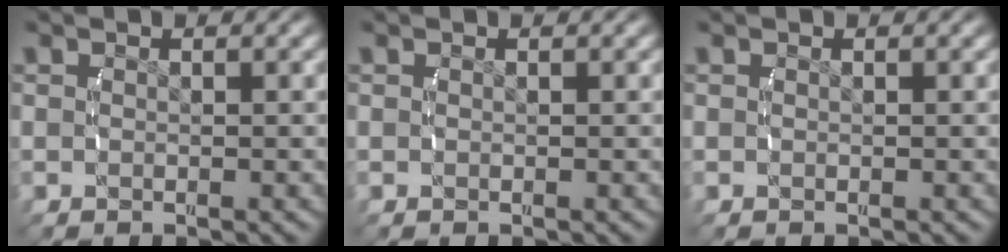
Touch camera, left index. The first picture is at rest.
{"total": 0.0}
{"total": 0.0}